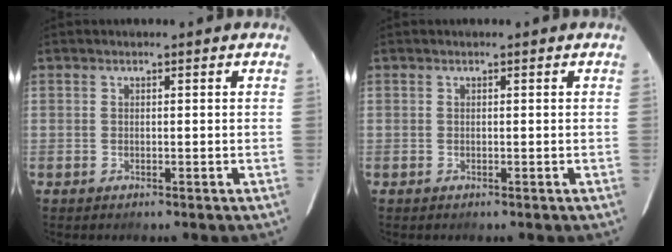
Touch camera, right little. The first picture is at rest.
{"total": 0.0}